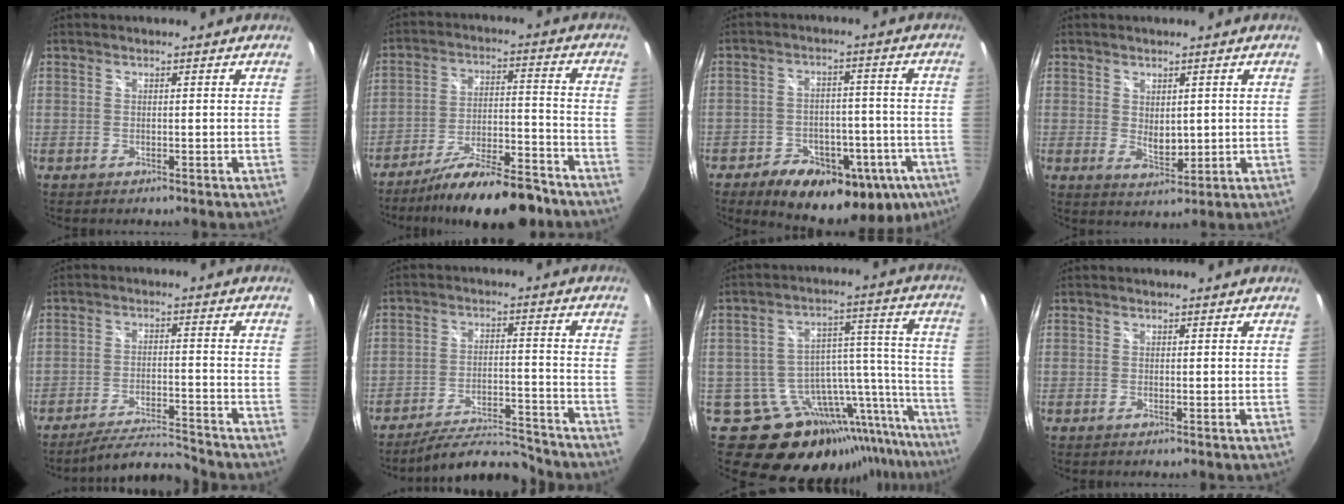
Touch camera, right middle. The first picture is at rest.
{"total": 16.5, "force": [-13.7, 3.8, 8.5], "torque": [-0.150, -0.008, -0.205]}
{"total": 22.3, "force": [-13.0, 12.9, 12.8], "torque": [-0.216, -0.001, -0.159]}
{"total": 3.7, "force": [0.8, 2.4, 2.7], "torque": [-0.039, -0.006, 0.018]}
{"total": 8.8, "force": [-8.6, -0.2, 1.8], "torque": [-0.056, 0.003, -0.143]}
{"total": 11.2, "force": [-10.7, 1.8, 2.7], "torque": [-0.062, 0.011, -0.158]}
{"total": 23.3, "force": [-18.2, 10.5, 10.1], "torque": [-0.121, 0.028, -0.256]}
{"total": 0.0}